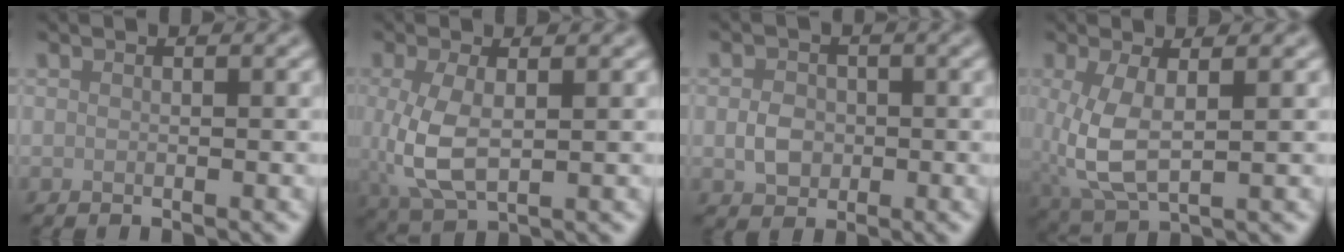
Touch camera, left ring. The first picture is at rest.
{"total": 5.0, "force": [0.0, 2.4, 4.4], "torque": [-0.108, -0.007, 0.004]}
{"total": 2.5, "force": [-0.3, 2.0, 1.4], "torque": [-0.024, -0.001, -0.011]}
{"total": 4.8, "force": [0.1, 1.9, 4.4], "torque": [-0.106, -0.006, 0.003]}